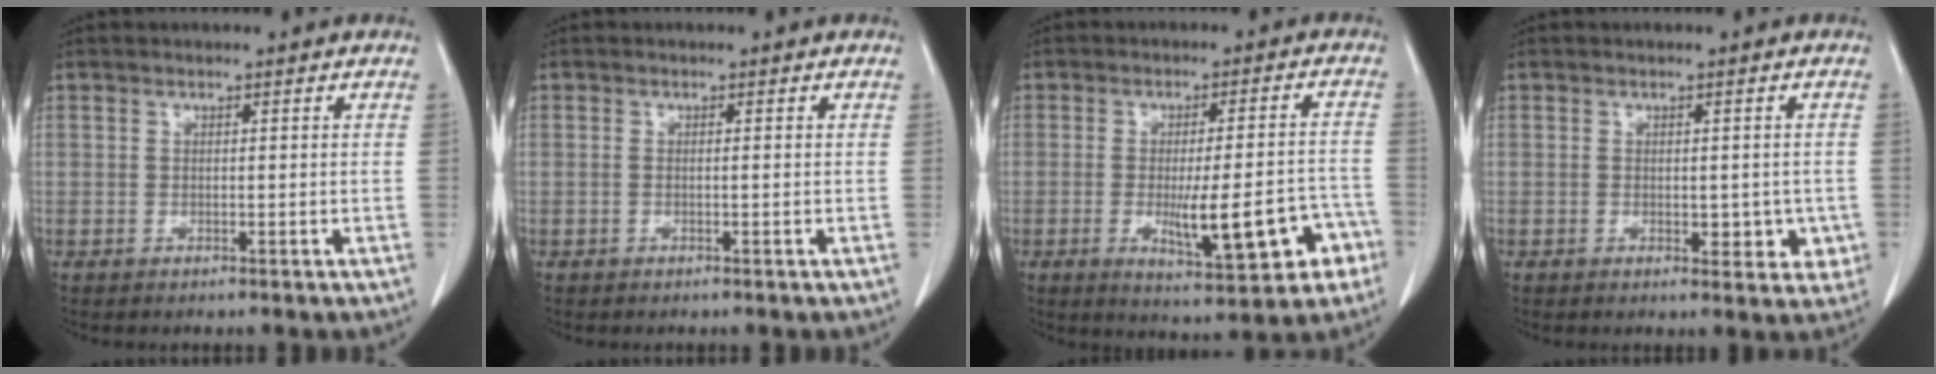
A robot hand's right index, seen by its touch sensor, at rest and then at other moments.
{"total": 0.0}
{"total": 12.0, "force": [-4.1, 2.6, 11.0], "torque": [-0.151, 0.006, -0.045]}
{"total": 4.0, "force": [-0.7, 2.4, 3.1], "torque": [-0.020, -0.001, -0.001]}